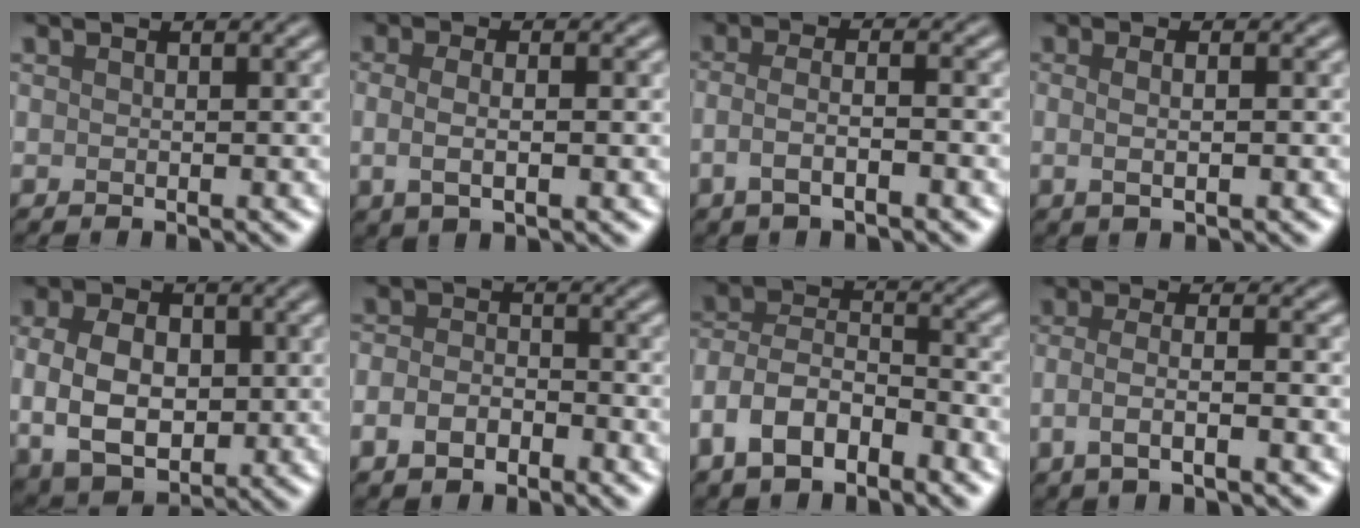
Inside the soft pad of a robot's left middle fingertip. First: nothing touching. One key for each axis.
{"total": 2.8, "fx": -0.2, "fy": 1.1, "fz": 2.5, "tx": -0.053, "ty": -0.007, "tz": -0.003}
{"total": 3.2, "fx": -1.3, "fy": 1.0, "fz": 2.8, "tx": -0.052, "ty": -0.001, "tz": -0.031}
{"total": 2.5, "fx": 0.3, "fy": 1.1, "fz": 2.2, "tx": -0.023, "ty": -0.003, "tz": -0.008}
{"total": 7.3, "fx": 0.2, "fy": 5.1, "fz": 5.3, "tx": -0.104, "ty": -0.007, "tz": 0.008}
{"total": 2.9, "fx": -1.5, "fy": 1.9, "fz": 1.6, "tx": -0.030, "ty": 0.002, "tz": -0.039}
{"total": 6.0, "fx": -3.7, "fy": 3.1, "fz": 3.6, "tx": -0.066, "ty": 0.011, "tz": -0.077}
{"total": 3.6, "fx": -1.3, "fy": 1.0, "fz": 3.2, "tx": -0.055, "ty": -0.002, "tz": -0.033}